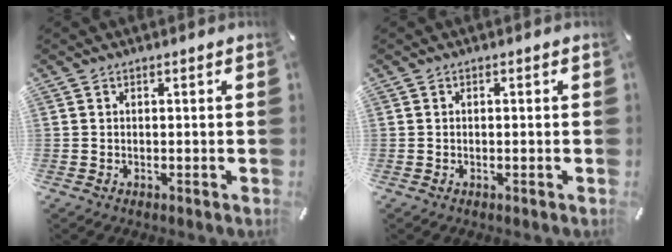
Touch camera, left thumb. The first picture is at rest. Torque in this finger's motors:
{"motor_torque": [-0.02, 0.00, -0.03, -0.01, 0.01]}